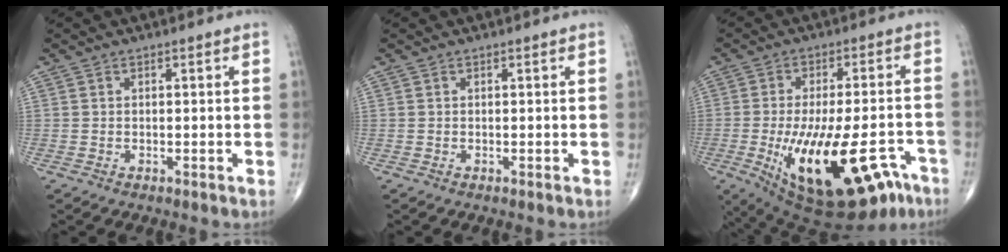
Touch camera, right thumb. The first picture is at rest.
{"total": 0.0}
{"total": 24.0, "force": [-10.7, 10.0, 19.1], "torque": [-0.280, 0.016, -0.144]}